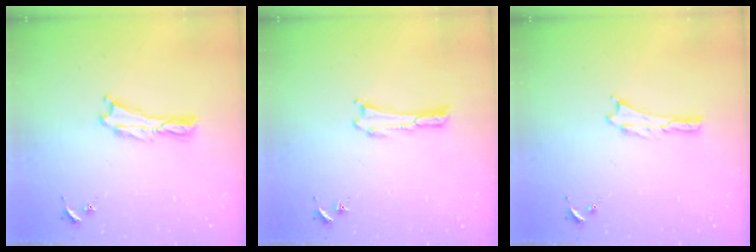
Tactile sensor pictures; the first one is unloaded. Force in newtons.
{"total": 0.0}
{"total": 0.0}